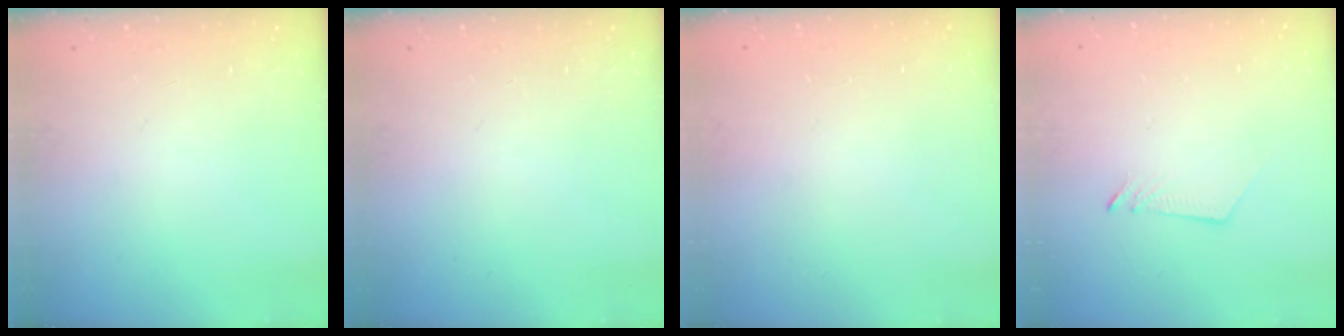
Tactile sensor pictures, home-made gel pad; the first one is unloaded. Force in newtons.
{"total": 0.0}
{"total": 0.0}
{"total": 2.6, "press": 2.6, "slide": 0.3}